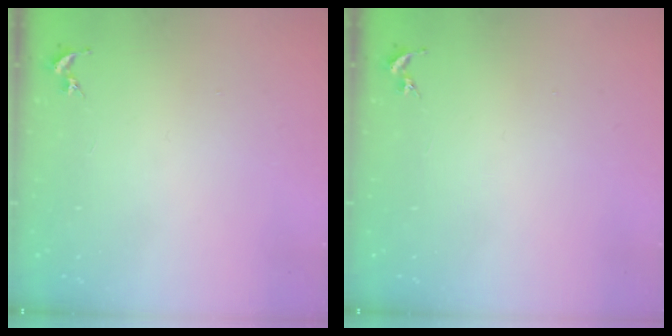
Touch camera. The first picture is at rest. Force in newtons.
{"total": 0.0}